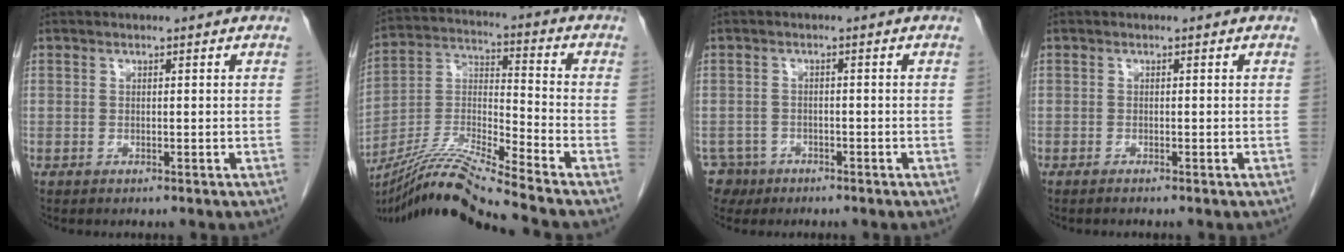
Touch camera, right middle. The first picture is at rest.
{"total": 13.9, "force": [-12.2, -2.5, 6.1], "torque": [-0.114, -0.006, -0.229]}
{"total": 3.4, "force": [-2.3, 2.5, -0.2], "torque": [0.011, 0.006, -0.038]}
{"total": 0.6, "force": [-0.5, -0.1, 0.3], "torque": [-0.002, -0.001, -0.007]}